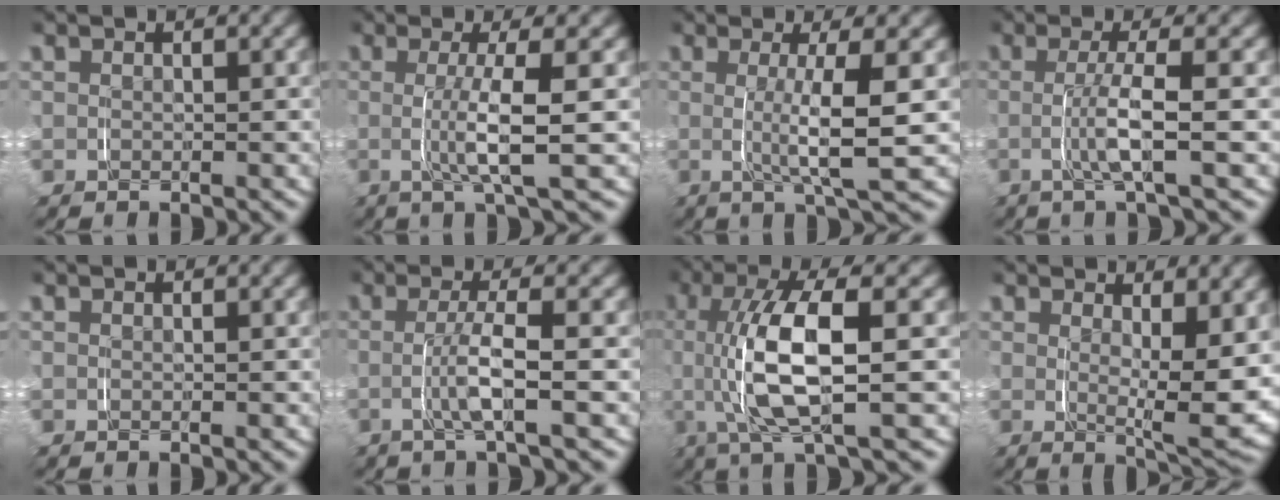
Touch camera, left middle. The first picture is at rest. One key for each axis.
{"total": 4.2, "fx": 0.0, "fy": -0.2, "fz": 4.2, "tx": -0.079, "ty": -0.008, "tz": -0.001}
{"total": 5.1, "fx": 0.4, "fy": 0.1, "fz": 5.1, "tx": -0.085, "ty": -0.007, "tz": 0.008}
{"total": 3.3, "fx": -0.4, "fy": -0.4, "fz": 3.3, "tx": -0.063, "ty": -0.003, "tz": -0.010}
{"total": 0.0}
{"total": 3.0, "fx": -0.6, "fy": -0.3, "fz": 2.9, "tx": -0.055, "ty": 0.000, "tz": -0.014}
{"total": 7.2, "fx": 0.0, "fy": 1.7, "fz": 7.0, "tx": -0.148, "ty": 0.004, "tz": -0.002}
{"total": 5.3, "fx": 1.5, "fy": 0.9, "fz": 5.0, "tx": -0.071, "ty": -0.022, "tz": 0.027}